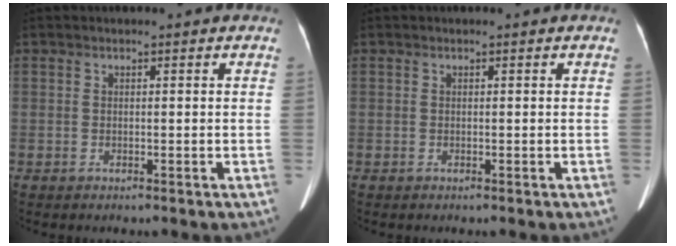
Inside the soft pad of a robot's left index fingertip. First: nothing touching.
{"total": 0.0}